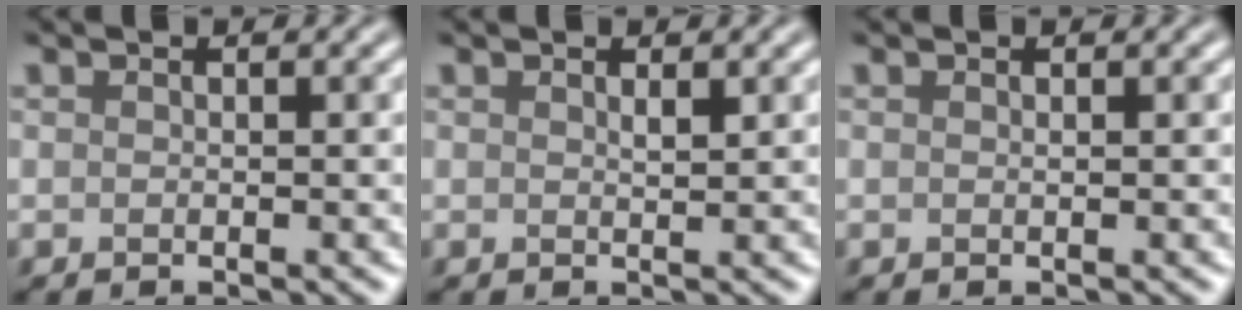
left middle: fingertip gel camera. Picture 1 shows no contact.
{"total": 0.7, "force": [0.5, 0.1, 0.5], "torque": [-0.007, -0.003, 0.008]}
{"total": 0.0}